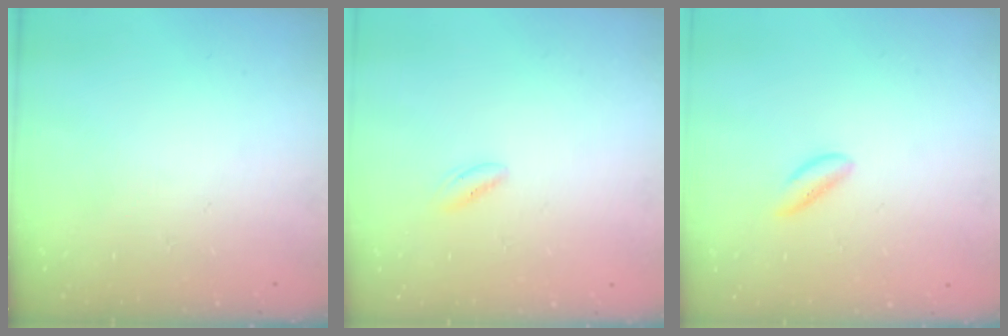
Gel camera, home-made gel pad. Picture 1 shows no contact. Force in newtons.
{"total": 1.0, "press": 0.9, "slide": 0.5}
{"total": 1.3, "press": 1.2, "slide": 0.4}